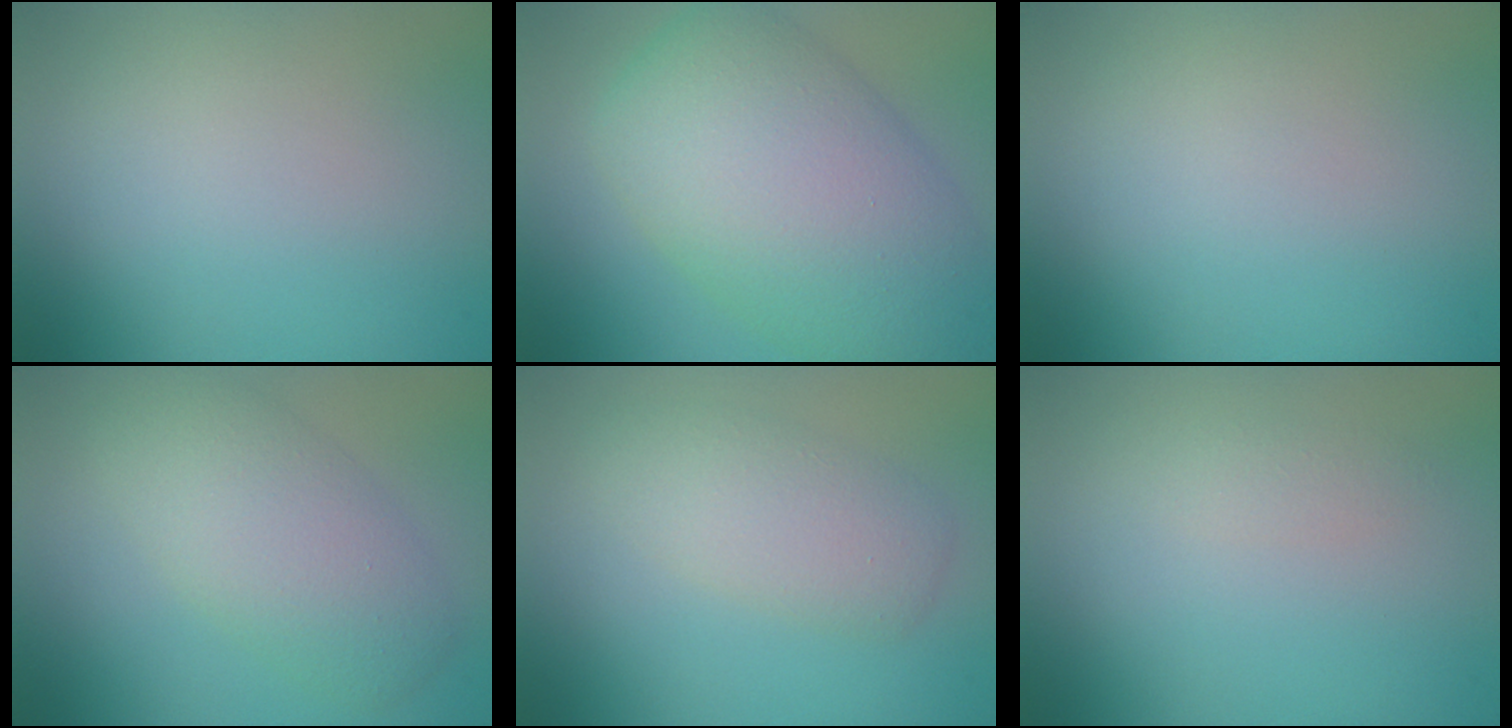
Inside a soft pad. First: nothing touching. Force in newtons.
{"total": 11.5, "press": 11.5, "slide": 0.7}
{"total": 0.0}
{"total": 5.3, "press": 5.3, "slide": 0.3}
{"total": 3.3, "press": 3.3, "slide": 0.0}
{"total": 0.8, "press": 0.8, "slide": 0.0}